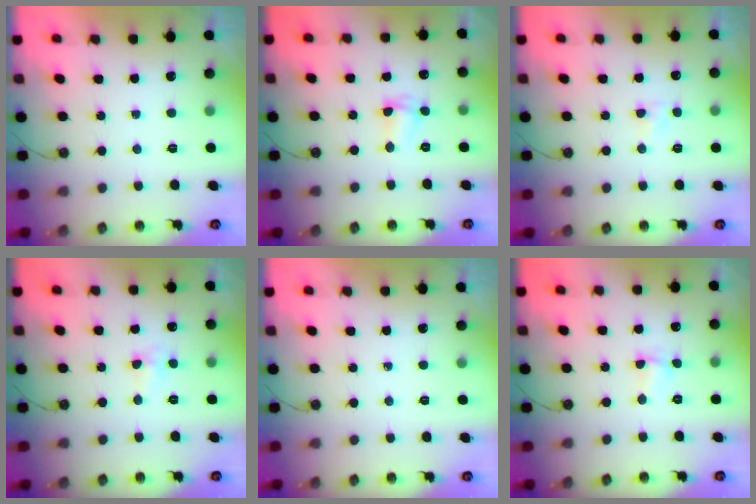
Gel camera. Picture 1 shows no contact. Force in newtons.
{"total": 2.4, "press": 2.4, "slide": 0.3}
{"total": 2.9, "press": 2.9, "slide": 0.4}
{"total": 4.3, "press": 4.2, "slide": 0.7}
{"total": 0.0}
{"total": 1.0, "press": 1.0, "slide": 0.4}